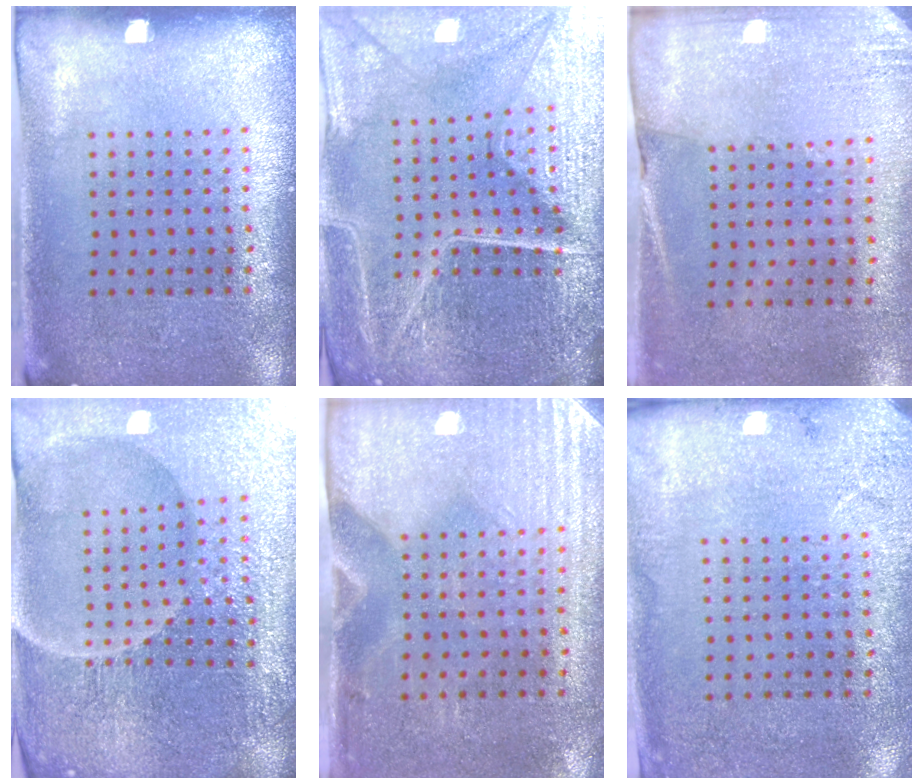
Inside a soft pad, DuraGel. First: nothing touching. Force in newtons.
{"total": 6.2, "press": 5.6, "slide": 2.7}
{"total": 2.6, "press": 2.3, "slide": 1.2}
{"total": 5.4, "press": 5.2, "slide": 1.6}
{"total": 3.0, "press": 2.6, "slide": 1.5}
{"total": 2.7, "press": 2.2, "slide": 1.6}